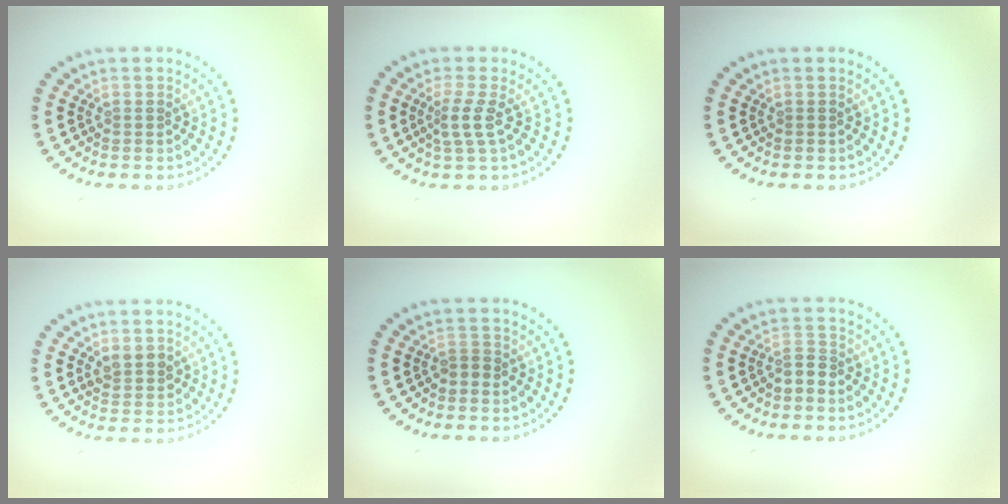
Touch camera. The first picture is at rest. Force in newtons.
{"total": 2.1, "press": 1.5, "slide": 1.5}
{"total": 0.0}
{"total": 1.9, "press": 1.8, "slide": 0.6}
{"total": 0.9, "press": 0.8, "slide": 0.5}
{"total": 1.6, "press": 1.3, "slide": 1.0}